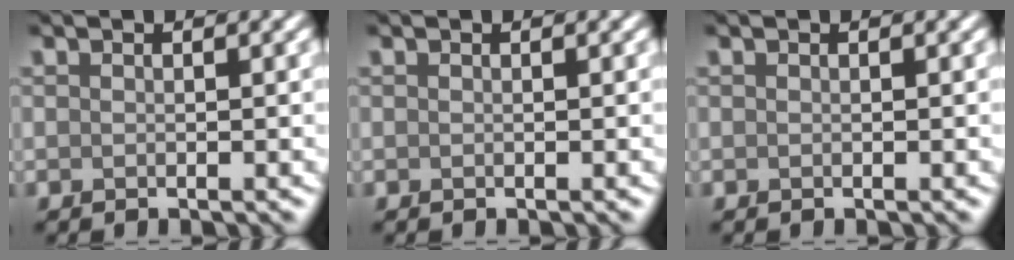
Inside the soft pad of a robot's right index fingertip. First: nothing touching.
{"total": 0.0}
{"total": 0.0}